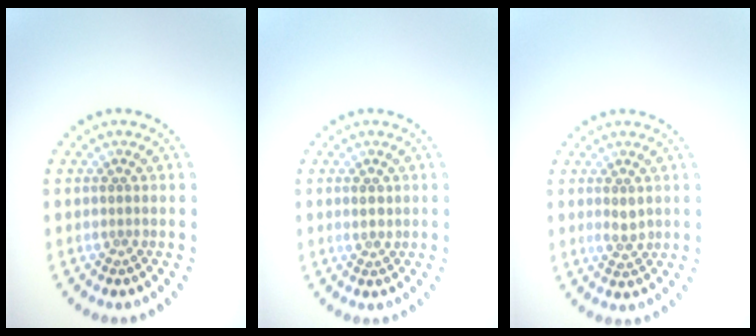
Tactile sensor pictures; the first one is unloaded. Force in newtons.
{"total": 1.1, "press": 1.1, "slide": 0.3}
{"total": 1.4, "press": 1.4, "slide": 0.2}